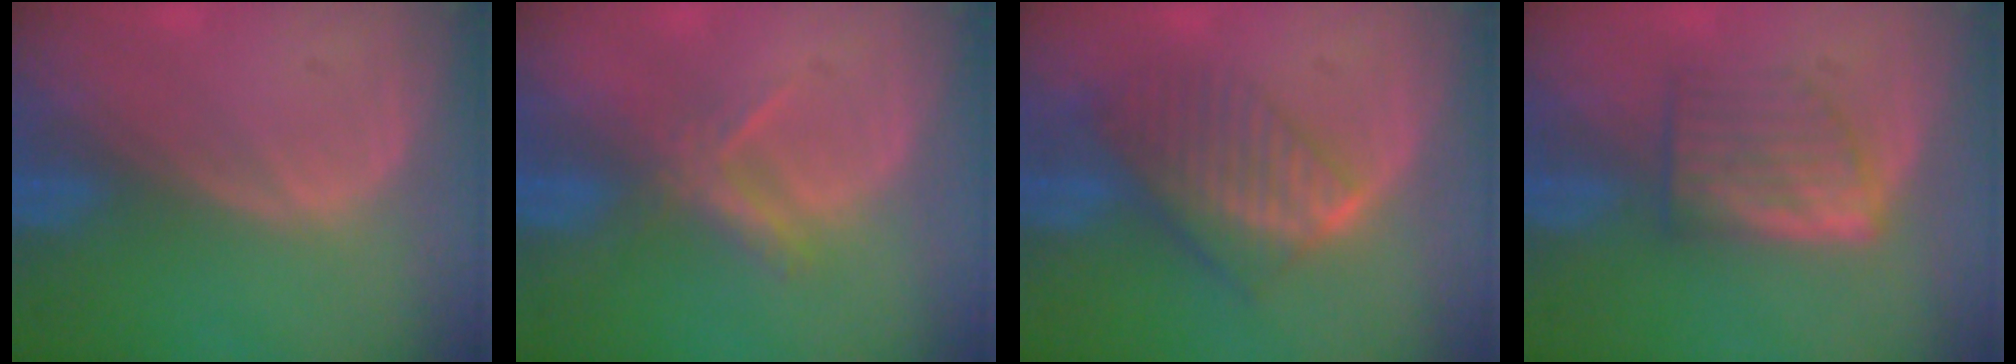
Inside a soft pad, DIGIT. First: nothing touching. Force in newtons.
{"total": 3.7, "press": 3.6, "slide": 0.9}
{"total": 7.7, "press": 6.9, "slide": 3.5}
{"total": 5.5, "press": 5.5, "slide": 0.4}